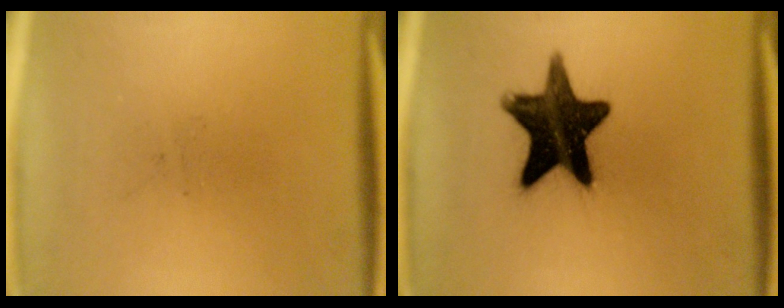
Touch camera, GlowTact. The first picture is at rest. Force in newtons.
{"total": 15.7}